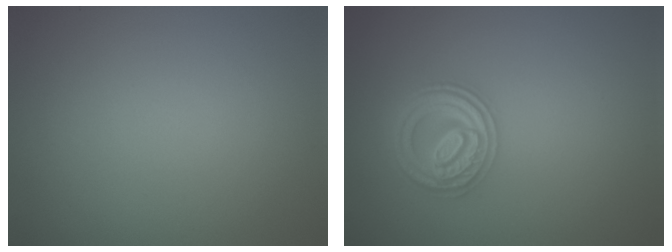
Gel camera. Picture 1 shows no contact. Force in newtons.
{"total": 3.6, "press": 3.4, "slide": 1.0}